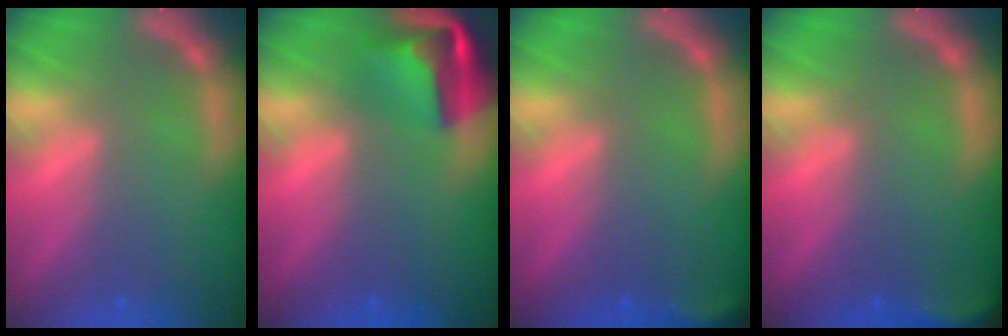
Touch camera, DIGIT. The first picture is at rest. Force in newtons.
{"total": 6.9}
{"total": 2.4}
{"total": 3.5}